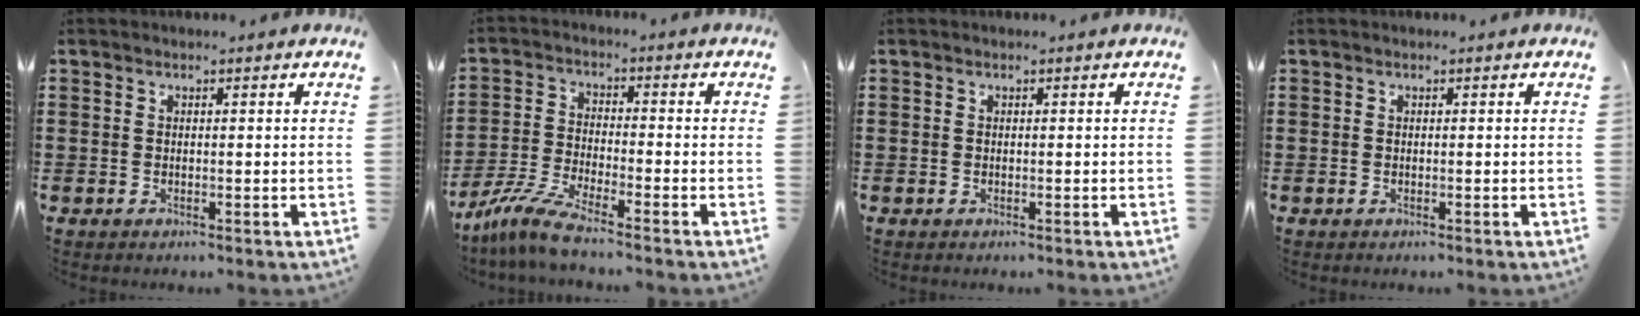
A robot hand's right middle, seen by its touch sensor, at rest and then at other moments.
{"total": 6.1, "force": [-5.2, 0.1, 3.3], "torque": [-0.088, -0.018, -0.105]}
{"total": 0.0}
{"total": 0.0}